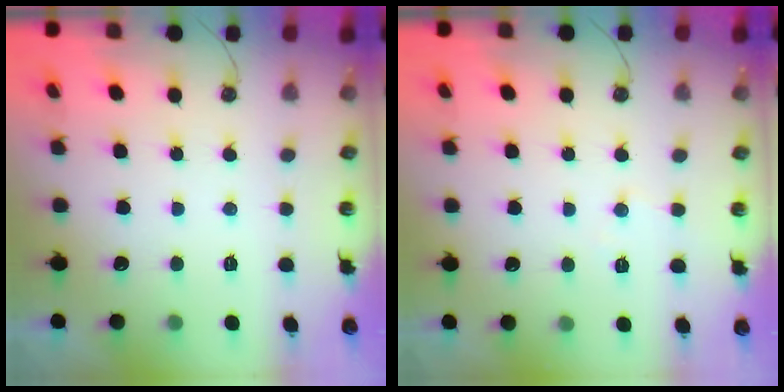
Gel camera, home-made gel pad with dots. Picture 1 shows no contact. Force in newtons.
{"total": 4.7, "press": 4.7, "slide": 0.8}